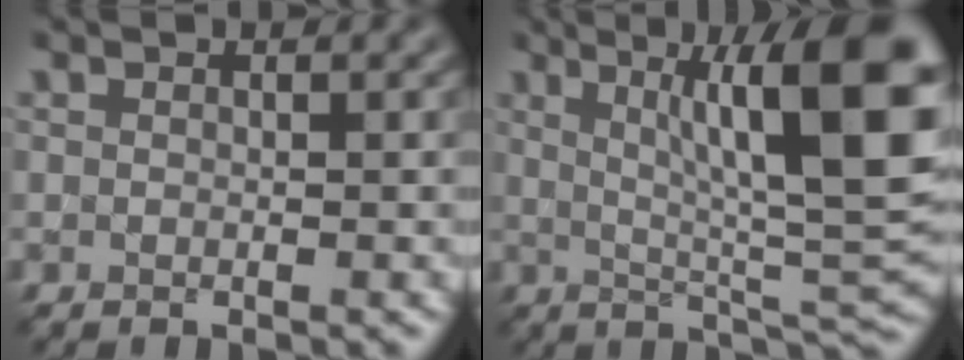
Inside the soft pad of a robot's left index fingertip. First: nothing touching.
{"total": 13.1, "force": [3.7, 3.0, 12.2], "torque": [-0.157, 0.011, 0.057]}